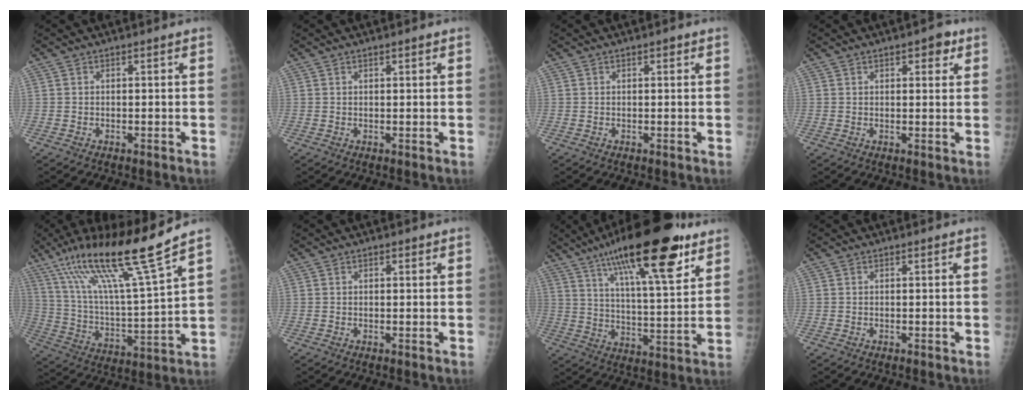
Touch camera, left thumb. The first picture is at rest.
{"total": 1.0, "force": [0.7, 0.3, 0.6], "torque": [-0.009, -0.002, 0.011]}
{"total": 0.8, "force": [0.5, 0.3, 0.5], "torque": [-0.006, 0.000, 0.005]}
{"total": 3.7, "force": [2.0, 1.7, 2.6], "torque": [-0.018, -0.005, 0.022]}
{"total": 20.5, "force": [13.7, 0.6, 15.1], "torque": [-0.253, -0.057, 0.249]}
{"total": 0.9, "force": [0.5, 0.5, 0.6], "torque": [-0.004, -0.001, 0.005]}
{"total": 24.1, "force": [14.3, 6.3, 18.4], "torque": [-0.280, -0.037, 0.227]}
{"total": 0.0}